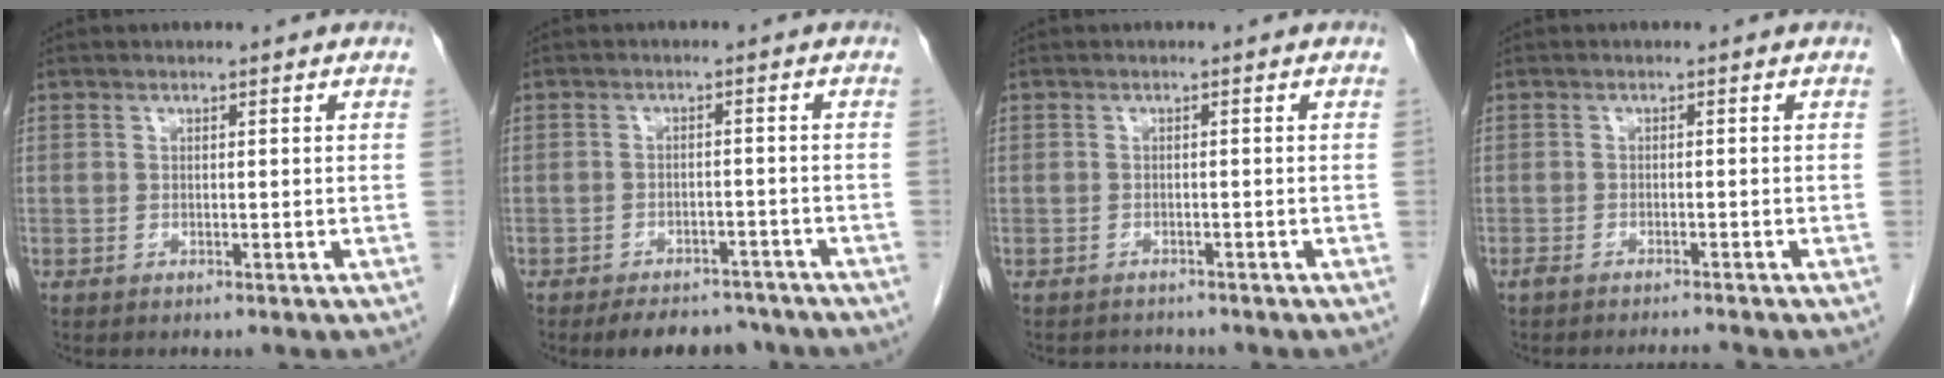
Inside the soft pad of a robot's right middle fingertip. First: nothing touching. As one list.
[{"total": 7.9, "force": [-6.7, 3.3, 2.3], "torque": [-0.017, 0.002, -0.089]}, {"total": 2.1, "force": [-1.9, 0.7, -0.4], "torque": [0.004, -0.005, -0.031]}, {"total": 2.7, "force": [-2.6, -0.3, 0.8], "torque": [-0.017, -0.003, -0.040]}]